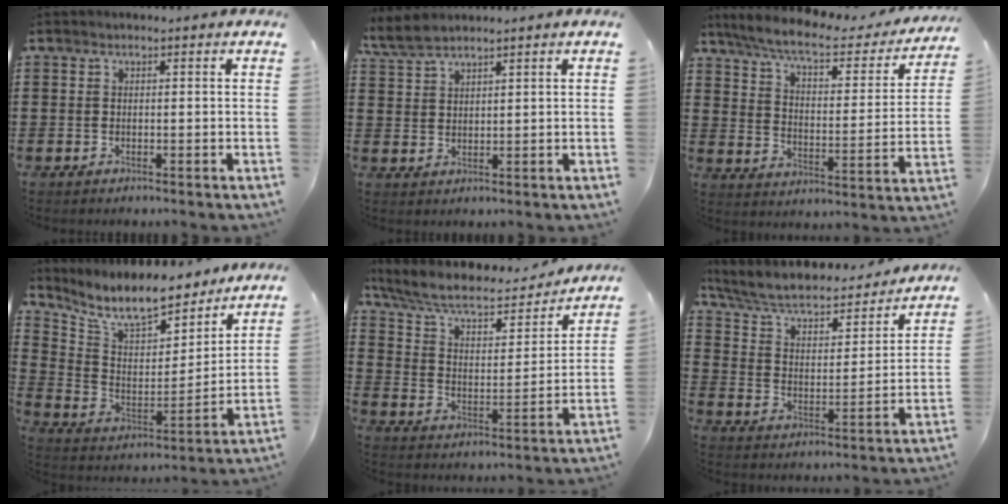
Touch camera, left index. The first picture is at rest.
{"total": 3.3, "force": [2.9, 0.8, 1.4], "torque": [-0.037, -0.001, 0.054]}
{"total": 7.3, "force": [5.8, 1.1, 4.3], "torque": [-0.106, -0.030, 0.096]}
{"total": 9.7, "force": [8.5, 2.2, 4.2], "torque": [-0.112, -0.052, 0.147]}
{"total": 8.2, "force": [6.6, 2.3, 4.4], "torque": [-0.110, -0.036, 0.111]}
{"total": 6.1, "force": [5.0, 1.7, 3.0], "torque": [-0.080, -0.035, 0.082]}